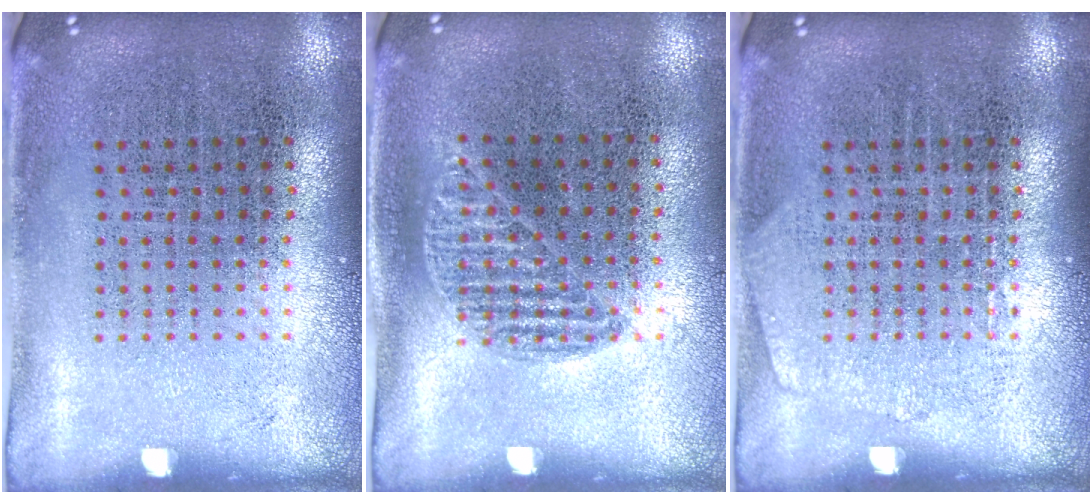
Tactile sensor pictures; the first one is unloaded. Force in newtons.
{"total": 0.9, "press": 0.7, "slide": 0.5}
{"total": 0.9, "press": 0.9, "slide": 0.0}